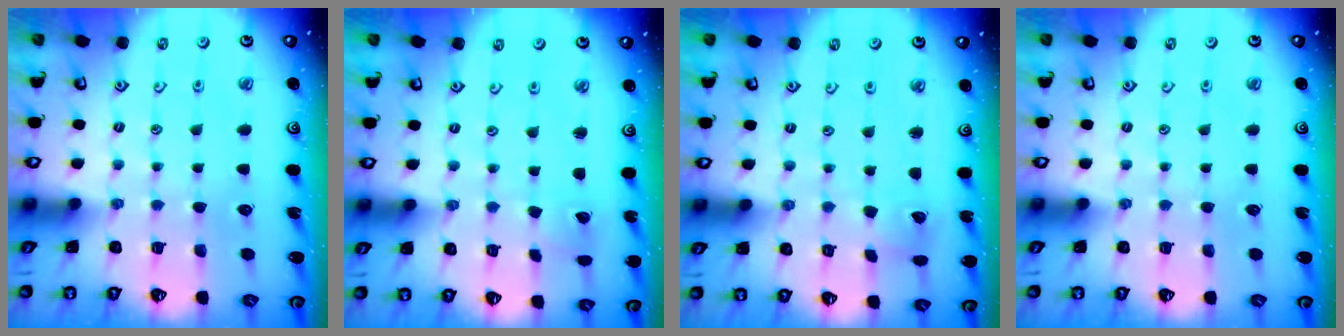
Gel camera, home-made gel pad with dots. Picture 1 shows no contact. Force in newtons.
{"total": 2.6, "press": 2.6, "slide": 0.2}
{"total": 2.6, "press": 2.6, "slide": 0.3}
{"total": 0.0}